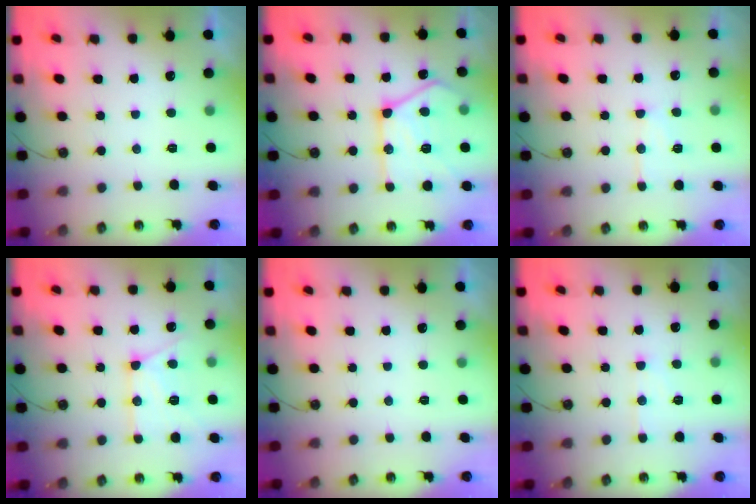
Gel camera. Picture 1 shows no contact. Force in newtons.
{"total": 20.3, "press": 20.2, "slide": 1.9}
{"total": 9.8, "press": 9.7, "slide": 0.9}
{"total": 12.0, "press": 11.9, "slide": 1.1}
{"total": 0.0}
{"total": 5.6, "press": 5.6, "slide": 0.4}